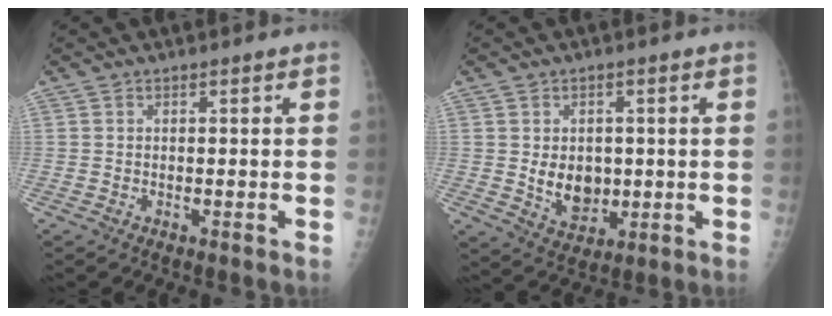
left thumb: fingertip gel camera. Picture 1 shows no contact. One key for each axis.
{"total": 7.5, "fx": 0.1, "fy": 5.7, "fz": 4.8, "tx": -0.046, "ty": -0.010, "tz": 0.017}